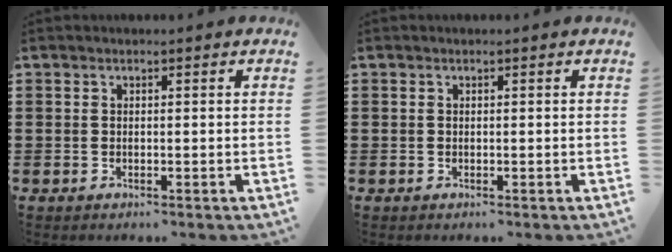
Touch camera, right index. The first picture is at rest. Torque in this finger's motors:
{"motor_torque": [0.52, 0.46, 0.02, 0.02]}